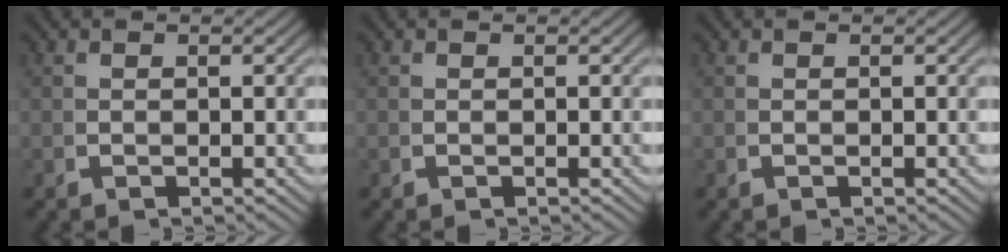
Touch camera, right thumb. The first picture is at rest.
{"total": 0.0}
{"total": 0.0}